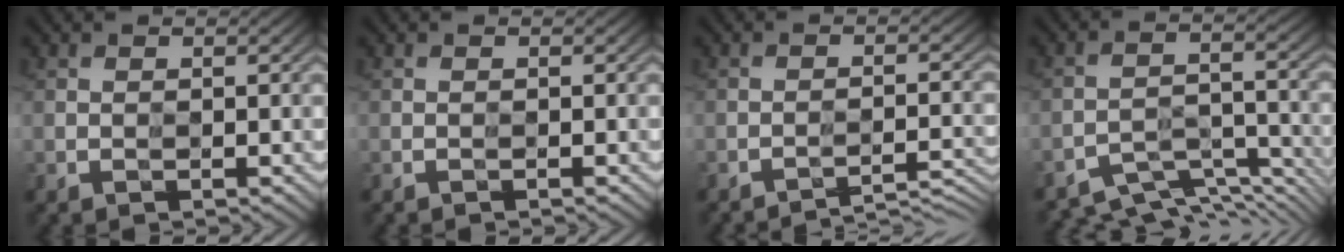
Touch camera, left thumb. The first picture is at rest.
{"total": 0.5, "force": [-0.5, -0.2, 0.1], "torque": [-0.002, 0.002, -0.011]}
{"total": 4.0, "force": [-4.0, -0.5, 0.5], "torque": [-0.002, 0.014, -0.063]}
{"total": 7.7, "force": [-7.6, 0.8, 0.7], "torque": [-0.013, -0.003, -0.119]}